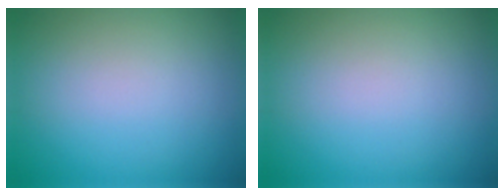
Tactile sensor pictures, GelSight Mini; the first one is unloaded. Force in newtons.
{"total": 0.0}